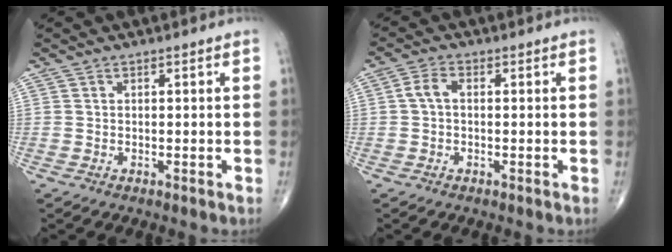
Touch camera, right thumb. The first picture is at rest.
{"total": 2.8, "force": [0.0, 1.6, 2.3], "torque": [-0.047, 0.009, -0.004]}